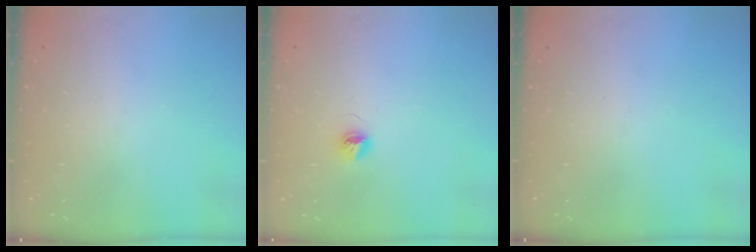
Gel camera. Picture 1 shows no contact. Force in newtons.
{"total": 4.0, "press": 3.9, "slide": 0.5}
{"total": 0.0}